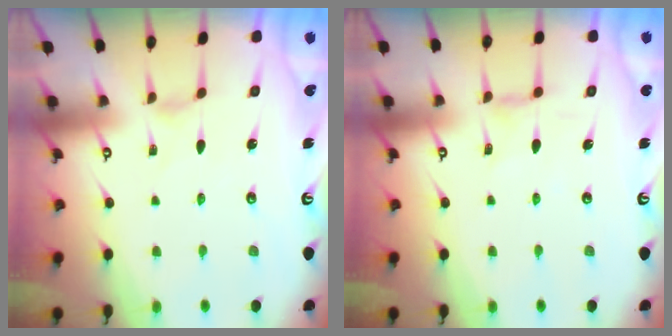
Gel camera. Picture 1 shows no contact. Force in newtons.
{"total": 2.3, "press": 2.3, "slide": 0.4}